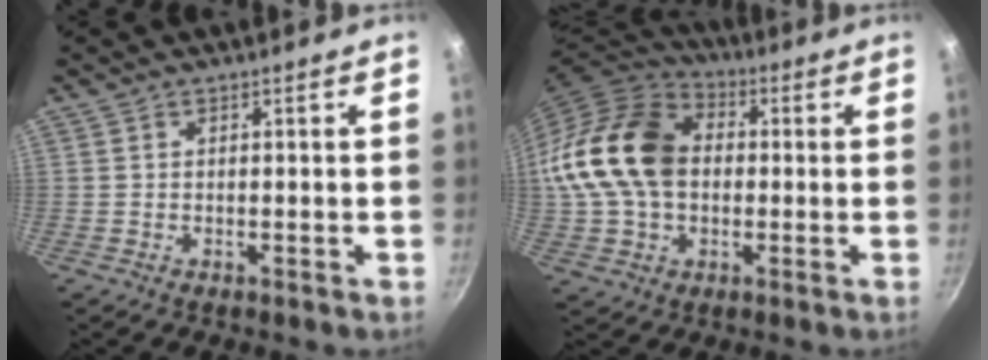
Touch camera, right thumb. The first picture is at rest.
{"total": 20.2, "force": [1.1, 14.6, 13.8], "torque": [-0.254, 0.036, 0.012]}